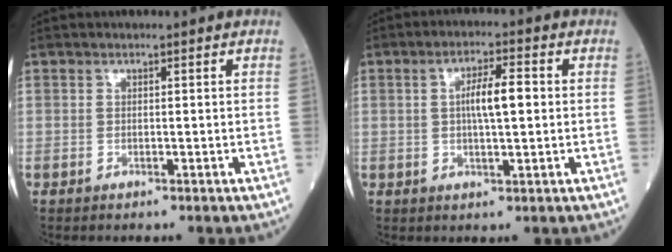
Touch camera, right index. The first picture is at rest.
{"total": 5.4, "force": [0.5, 1.0, 5.3], "torque": [-0.095, 0.008, 0.007]}